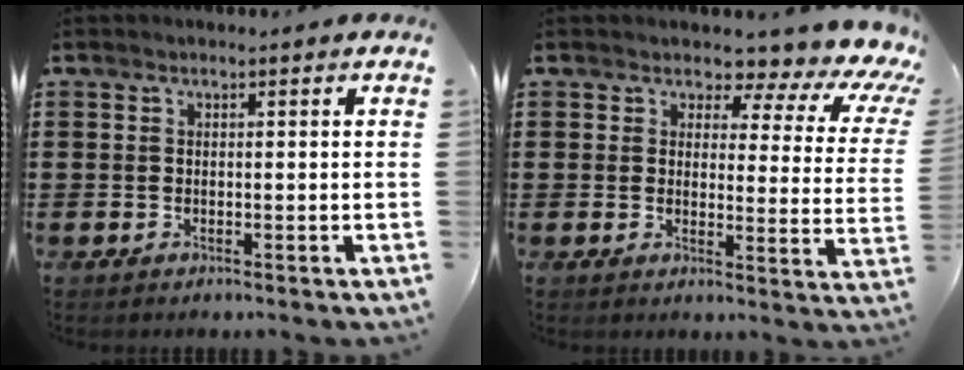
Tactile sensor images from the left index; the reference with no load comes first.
{"total": 4.1, "force": [3.0, 1.5, 2.4], "torque": [-0.042, -0.030, 0.039]}